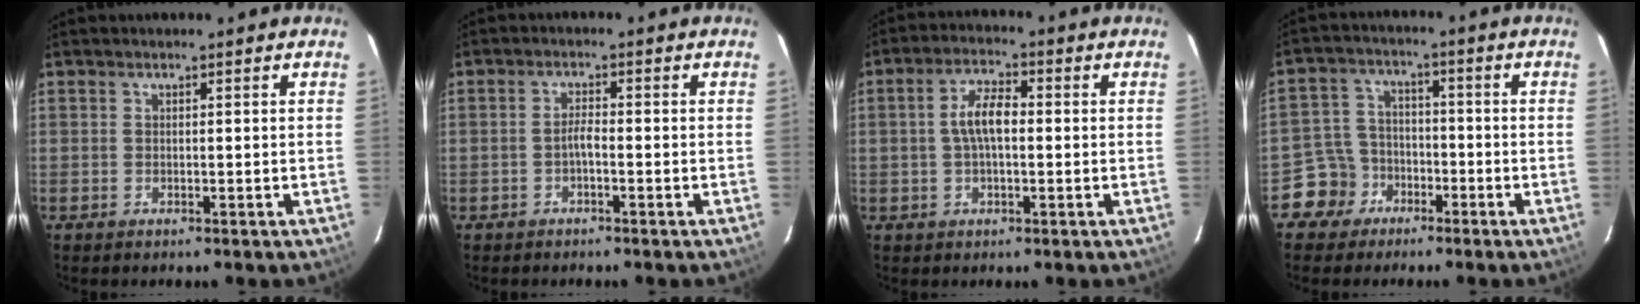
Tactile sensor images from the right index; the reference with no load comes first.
{"total": 1.8, "force": [-1.1, 0.3, 1.4], "torque": [-0.028, 0.005, -0.020]}
{"total": 5.8, "force": [0.0, 2.6, 5.2], "torque": [-0.103, 0.014, 0.000]}
{"total": 6.9, "force": [-4.1, 5.6, 0.3], "torque": [-0.022, 0.030, -0.076]}